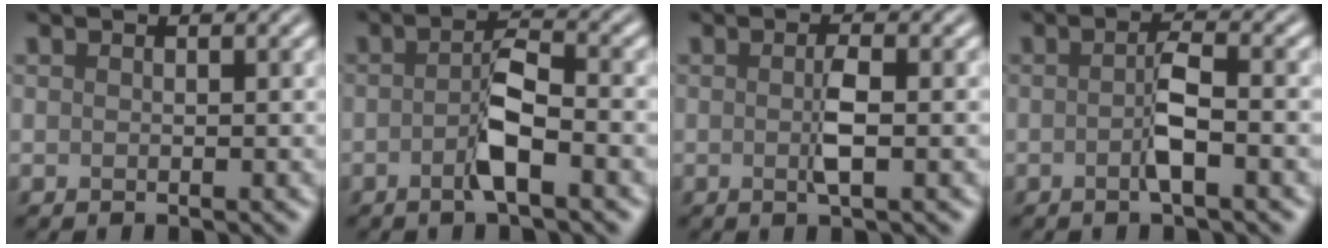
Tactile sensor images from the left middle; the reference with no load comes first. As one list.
[{"total": 3.4, "force": [-1.2, 0.7, 3.1], "torque": [-0.061, 0.006, -0.030]}, {"total": 2.0, "force": [0.0, 0.3, 2.0], "torque": [-0.038, -0.005, -0.004]}, {"total": 2.7, "force": [-0.5, 0.4, 2.6], "torque": [-0.049, 0.002, -0.016]}]